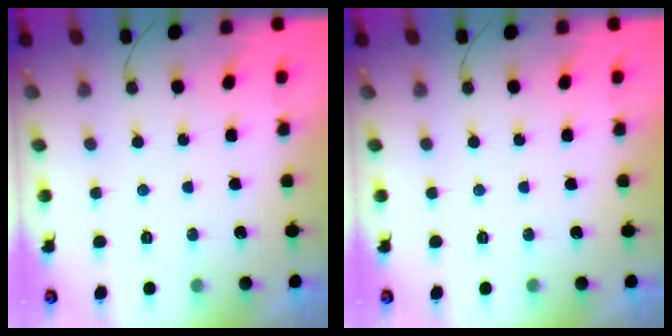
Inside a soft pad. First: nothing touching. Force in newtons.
{"total": 0.0}